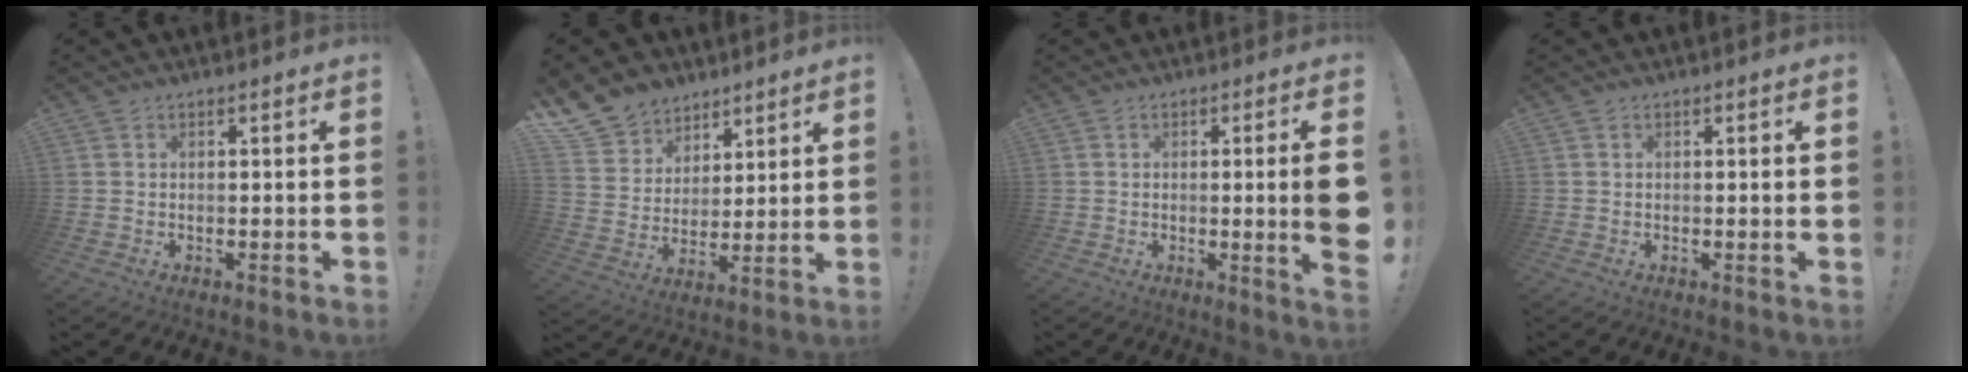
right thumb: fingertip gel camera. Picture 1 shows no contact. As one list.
[{"total": 11.4, "force": [7.9, 8.0, 2.0], "torque": [-0.039, -0.062, 0.159]}, {"total": 8.3, "force": [0.1, -0.5, 8.3], "torque": [-0.130, -0.009, -0.001]}, {"total": 1.2, "force": [0.2, -0.4, 1.1], "torque": [-0.018, -0.001, 0.001]}]